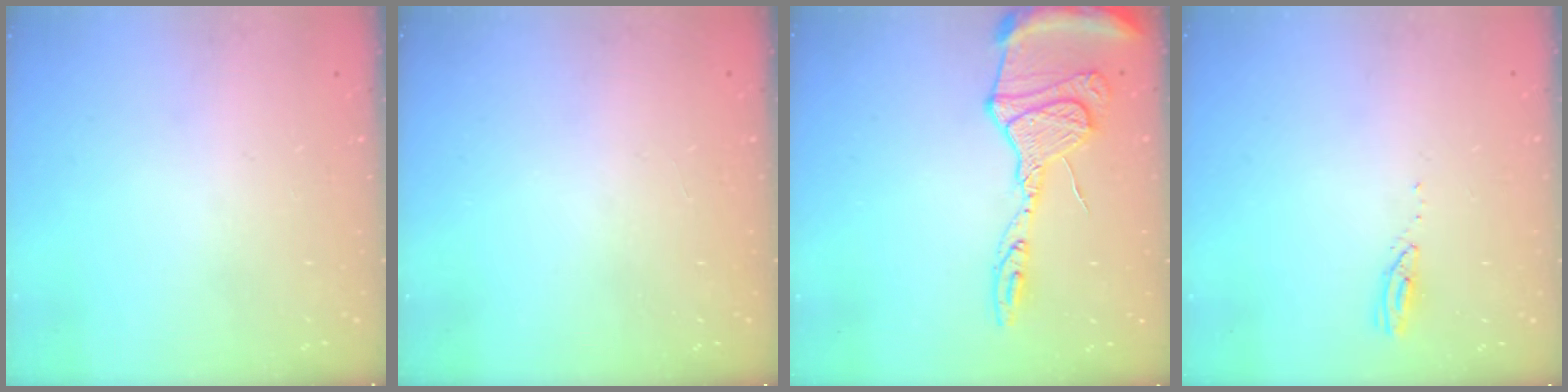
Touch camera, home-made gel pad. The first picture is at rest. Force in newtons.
{"total": 1.0, "press": 0.1, "slide": 1.0}
{"total": 17.5, "press": 17.4, "slide": 1.6}
{"total": 2.8, "press": 2.8, "slide": 0.4}